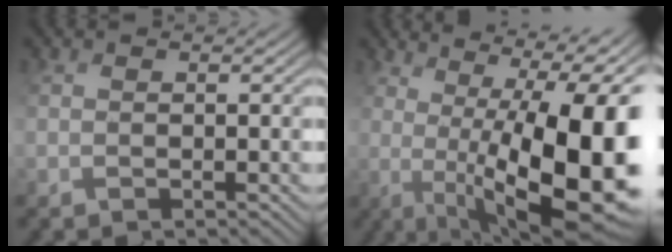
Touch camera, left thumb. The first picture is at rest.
{"total": 15.2, "force": [0.2, 4.7, 14.4], "torque": [-0.176, -0.003, 0.026]}